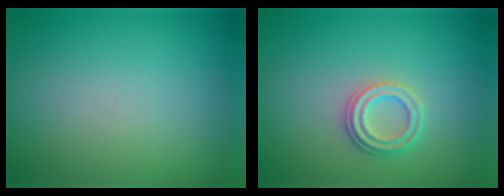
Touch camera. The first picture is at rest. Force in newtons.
{"total": 2.4, "press": 2.0, "slide": 1.2}